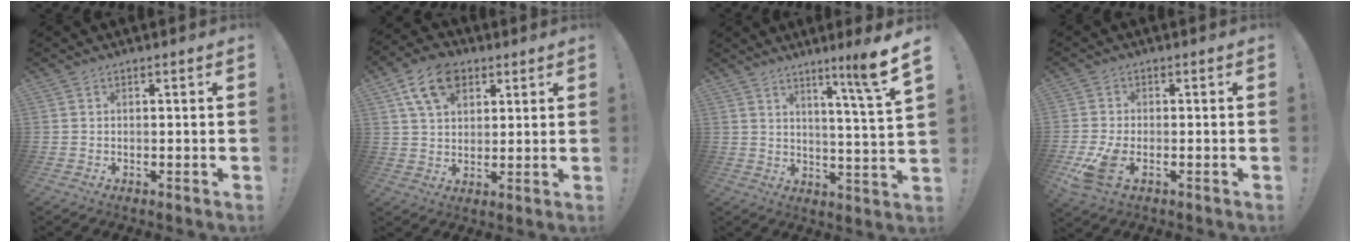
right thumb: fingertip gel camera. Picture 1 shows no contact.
{"total": 12.1, "force": [6.0, 8.0, 6.8], "torque": [-0.111, -0.011, 0.115]}
{"total": 9.9, "force": [5.6, -1.9, 7.9], "torque": [-0.113, -0.040, 0.074]}
{"total": 7.4, "force": [-2.9, 3.9, 5.6], "torque": [-0.123, -0.006, -0.048]}